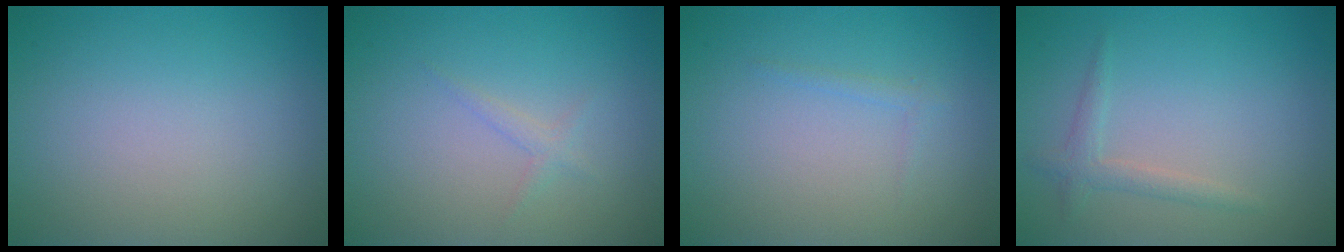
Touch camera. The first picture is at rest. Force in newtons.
{"total": 0.9, "press": 0.9, "slide": 0.1}
{"total": 0.7, "press": 0.7, "slide": 0.0}
{"total": 1.5, "press": 1.5, "slide": 0.0}